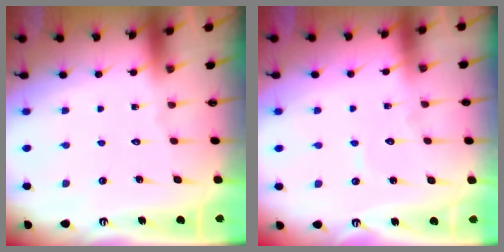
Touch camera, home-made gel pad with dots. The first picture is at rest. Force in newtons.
{"total": 4.7, "press": 4.6, "slide": 0.5}